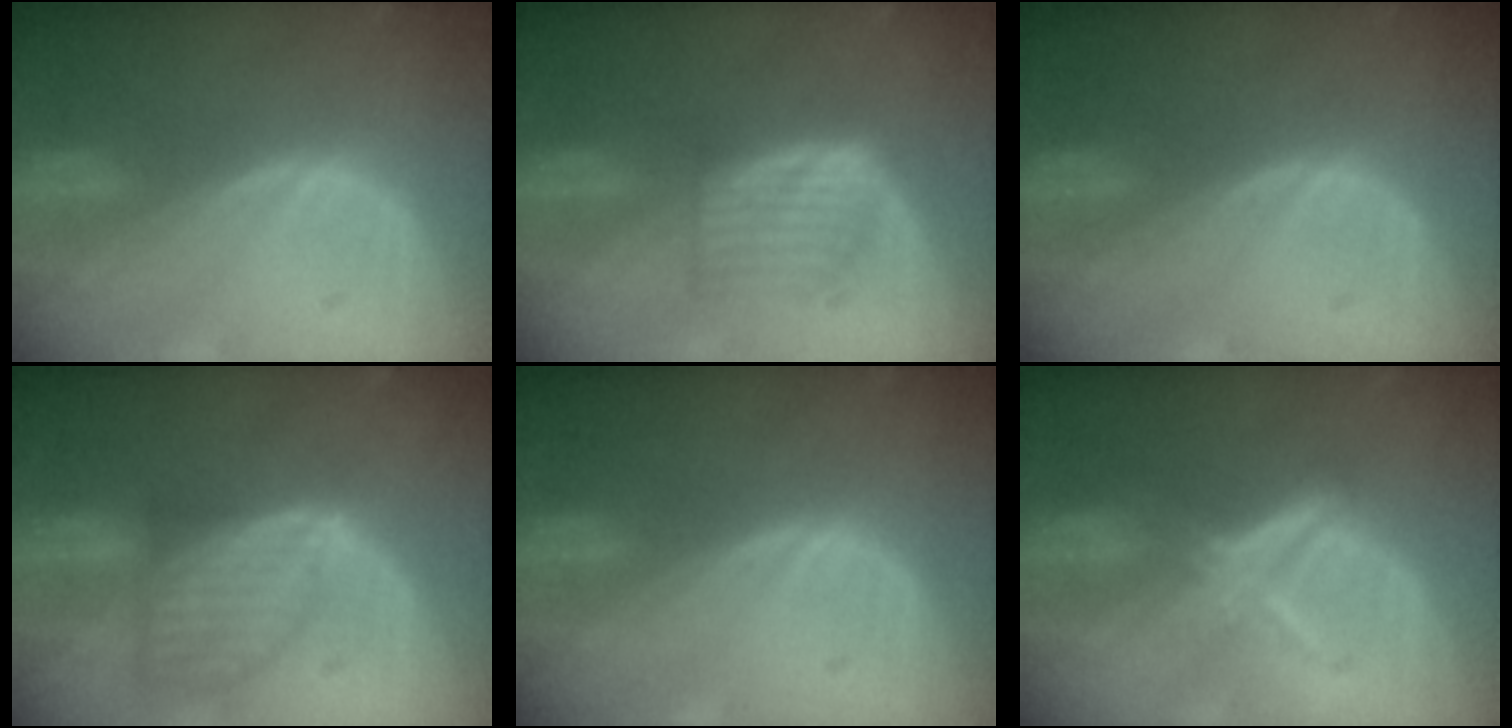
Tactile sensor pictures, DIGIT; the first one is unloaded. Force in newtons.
{"total": 5.8, "press": 5.4, "slide": 2.1}
{"total": 0.0}
{"total": 8.3, "press": 7.5, "slide": 3.6}
{"total": 0.0}
{"total": 5.6, "press": 5.2, "slide": 2.2}